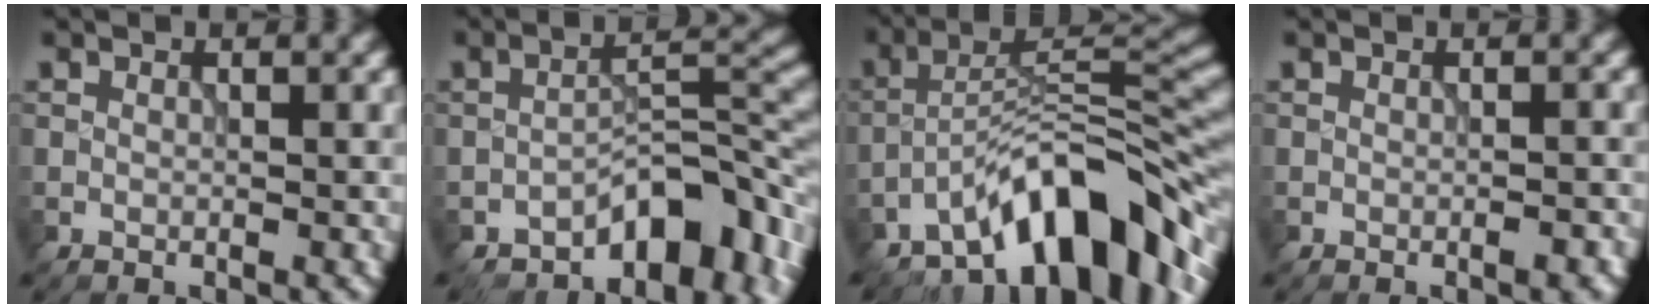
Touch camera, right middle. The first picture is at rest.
{"total": 7.8, "force": [-4.8, 3.4, 5.1], "torque": [-0.049, 0.009, -0.081]}
{"total": 11.3, "force": [-7.2, 4.2, 7.7], "torque": [-0.096, 0.015, -0.138]}
{"total": 1.1, "force": [-0.5, 0.3, 0.9], "torque": [-0.012, 0.001, -0.008]}